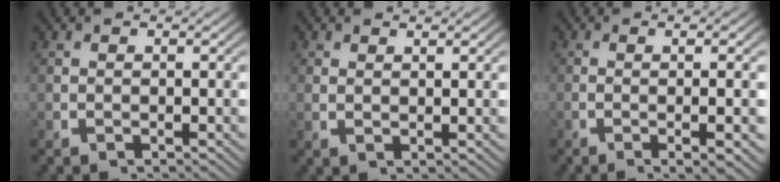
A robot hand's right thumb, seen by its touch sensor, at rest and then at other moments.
{"total": 1.3, "force": [1.0, -0.2, 0.8], "torque": [-0.018, -0.004, 0.024]}
{"total": 5.0, "force": [-1.2, 0.6, 4.8], "torque": [-0.076, -0.004, -0.014]}